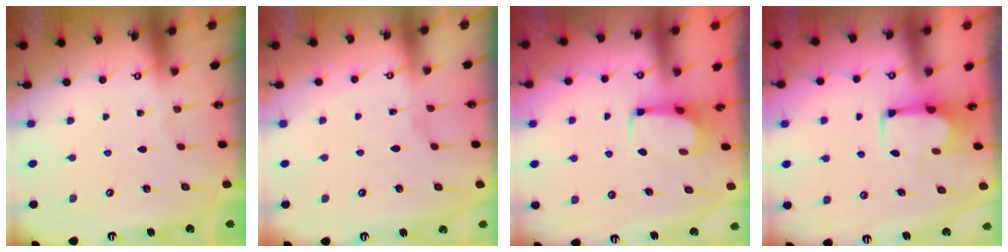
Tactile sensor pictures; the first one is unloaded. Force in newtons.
{"total": 2.7, "press": 2.5, "slide": 1.0}
{"total": 2.5, "press": 2.4, "slide": 0.4}
{"total": 1.9, "press": 1.6, "slide": 1.0}